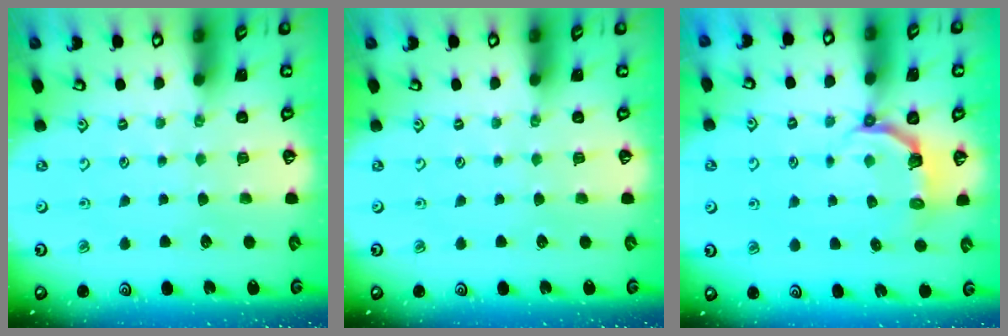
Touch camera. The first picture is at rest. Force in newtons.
{"total": 0.0}
{"total": 4.5, "press": 2.7, "slide": 3.6}